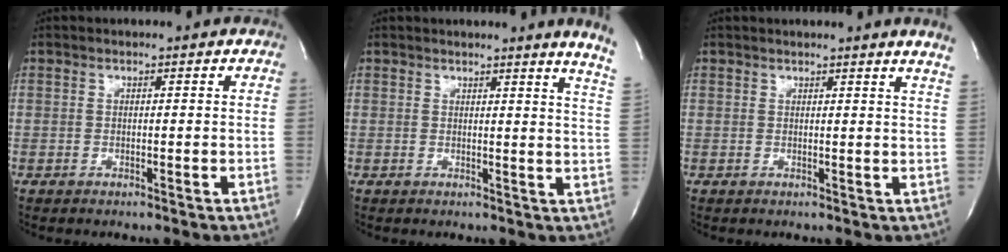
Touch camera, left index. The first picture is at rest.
{"total": 6.5, "force": [5.6, -1.8, 2.9], "torque": [-0.032, -0.059, 0.037]}
{"total": 4.4, "force": [3.9, -1.2, 1.7], "torque": [-0.022, -0.026, 0.023]}